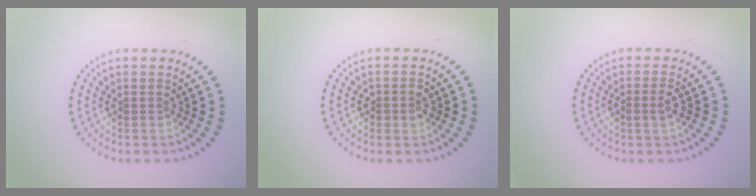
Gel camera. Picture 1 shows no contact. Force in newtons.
{"total": 1.4, "press": 1.4, "slide": 0.4}
{"total": 1.5, "press": 1.5, "slide": 0.3}